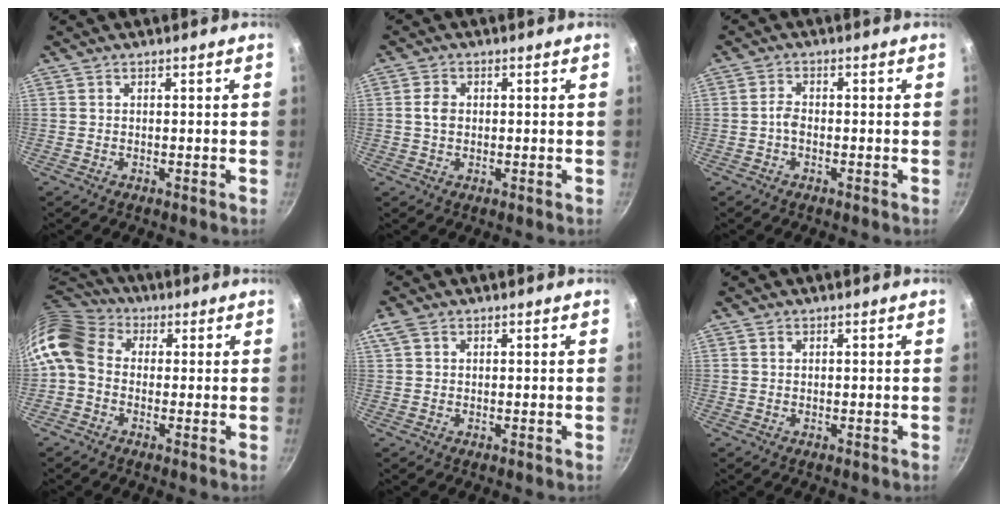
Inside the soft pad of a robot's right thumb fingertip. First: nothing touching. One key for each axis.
{"total": 2.9, "fx": 0.3, "fy": 2.3, "fz": 1.8, "tx": -0.026, "ty": 0.003, "tz": 0.001}
{"total": 2.0, "fx": -0.6, "fy": 1.2, "fz": 1.5, "tx": -0.028, "ty": 0.010, "tz": -0.017}
{"total": 10.9, "fx": 0.6, "fy": 8.8, "fz": 6.4, "tx": -0.116, "ty": 0.022, "tz": -0.010}
{"total": 2.9, "fx": 1.2, "fy": 2.0, "fz": 1.7, "tx": -0.033, "ty": 0.009, "tz": 0.024}
{"total": 0.8, "fx": 0.5, "fy": 0.6, "fz": 0.4, "tx": -0.005, "ty": 0.001, "tz": 0.008}